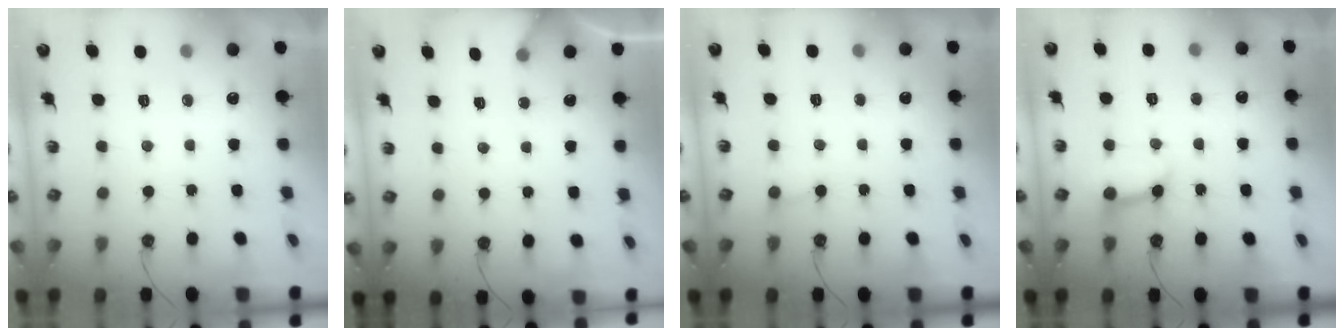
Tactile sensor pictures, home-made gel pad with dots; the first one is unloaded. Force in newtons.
{"total": 4.6, "press": 4.6, "slide": 0.4}
{"total": 3.7, "press": 3.7, "slide": 0.4}
{"total": 8.3, "press": 8.2, "slide": 0.9}